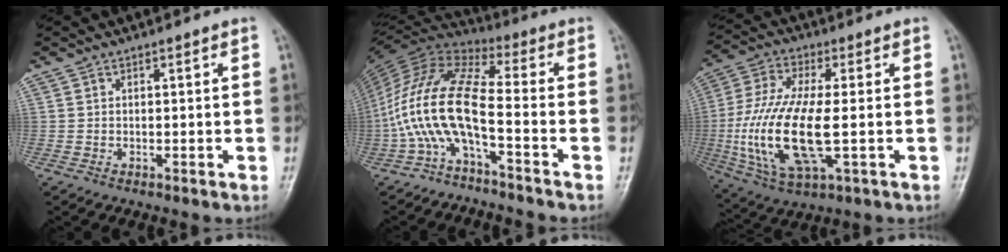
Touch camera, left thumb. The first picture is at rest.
{"total": 13.8, "force": [-5.2, 3.7, 12.2], "torque": [-0.273, 0.073, -0.113]}
{"total": 17.7, "force": [-2.3, 6.5, 16.4], "torque": [-0.358, -0.004, -0.036]}